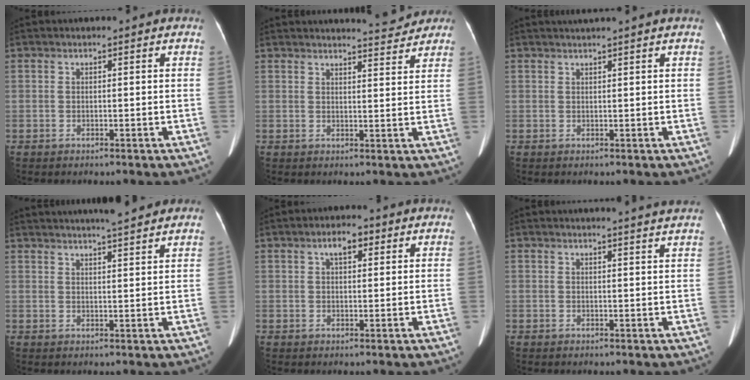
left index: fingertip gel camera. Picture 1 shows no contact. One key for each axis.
{"total": 5.3, "fx": 5.2, "fy": 0.4, "fz": 0.7, "tx": -0.015, "ty": -0.001, "tz": 0.057}
{"total": 2.1, "fx": 1.8, "fy": -0.7, "fz": 0.9, "tx": -0.007, "ty": 0.012, "tz": 0.036}
{"total": 9.5, "fx": 8.4, "fy": 0.2, "fz": 4.3, "tx": -0.065, "ty": 0.016, "tz": 0.107}
{"total": 3.3, "fx": 1.6, "fy": 1.5, "fz": 2.4, "tx": -0.043, "ty": 0.012, "tz": 0.025}
{"total": 4.6, "fx": 4.3, "fy": -0.7, "fz": 1.5, "tx": -0.018, "ty": 0.000, "tz": 0.036}